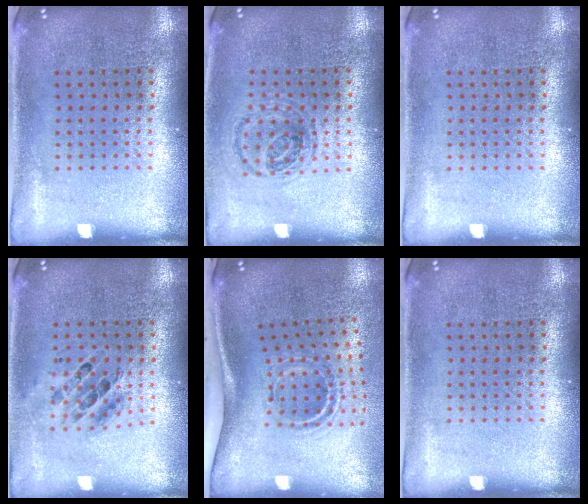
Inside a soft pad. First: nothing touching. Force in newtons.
{"total": 0.9, "press": 0.9, "slide": 0.3}
{"total": 0.0}
{"total": 0.5, "press": 0.5, "slide": 0.2}
{"total": 2.2, "press": 1.2, "slide": 1.8}
{"total": 0.0}